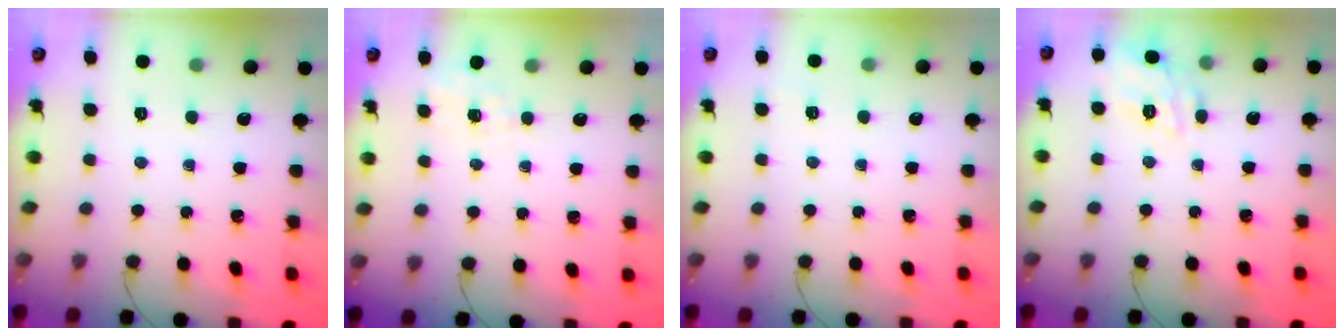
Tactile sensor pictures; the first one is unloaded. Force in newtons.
{"total": 1.7, "press": 1.2, "slide": 1.3}
{"total": 2.0, "press": 1.6, "slide": 1.2}
{"total": 11.4, "press": 11.4, "slide": 0.9}